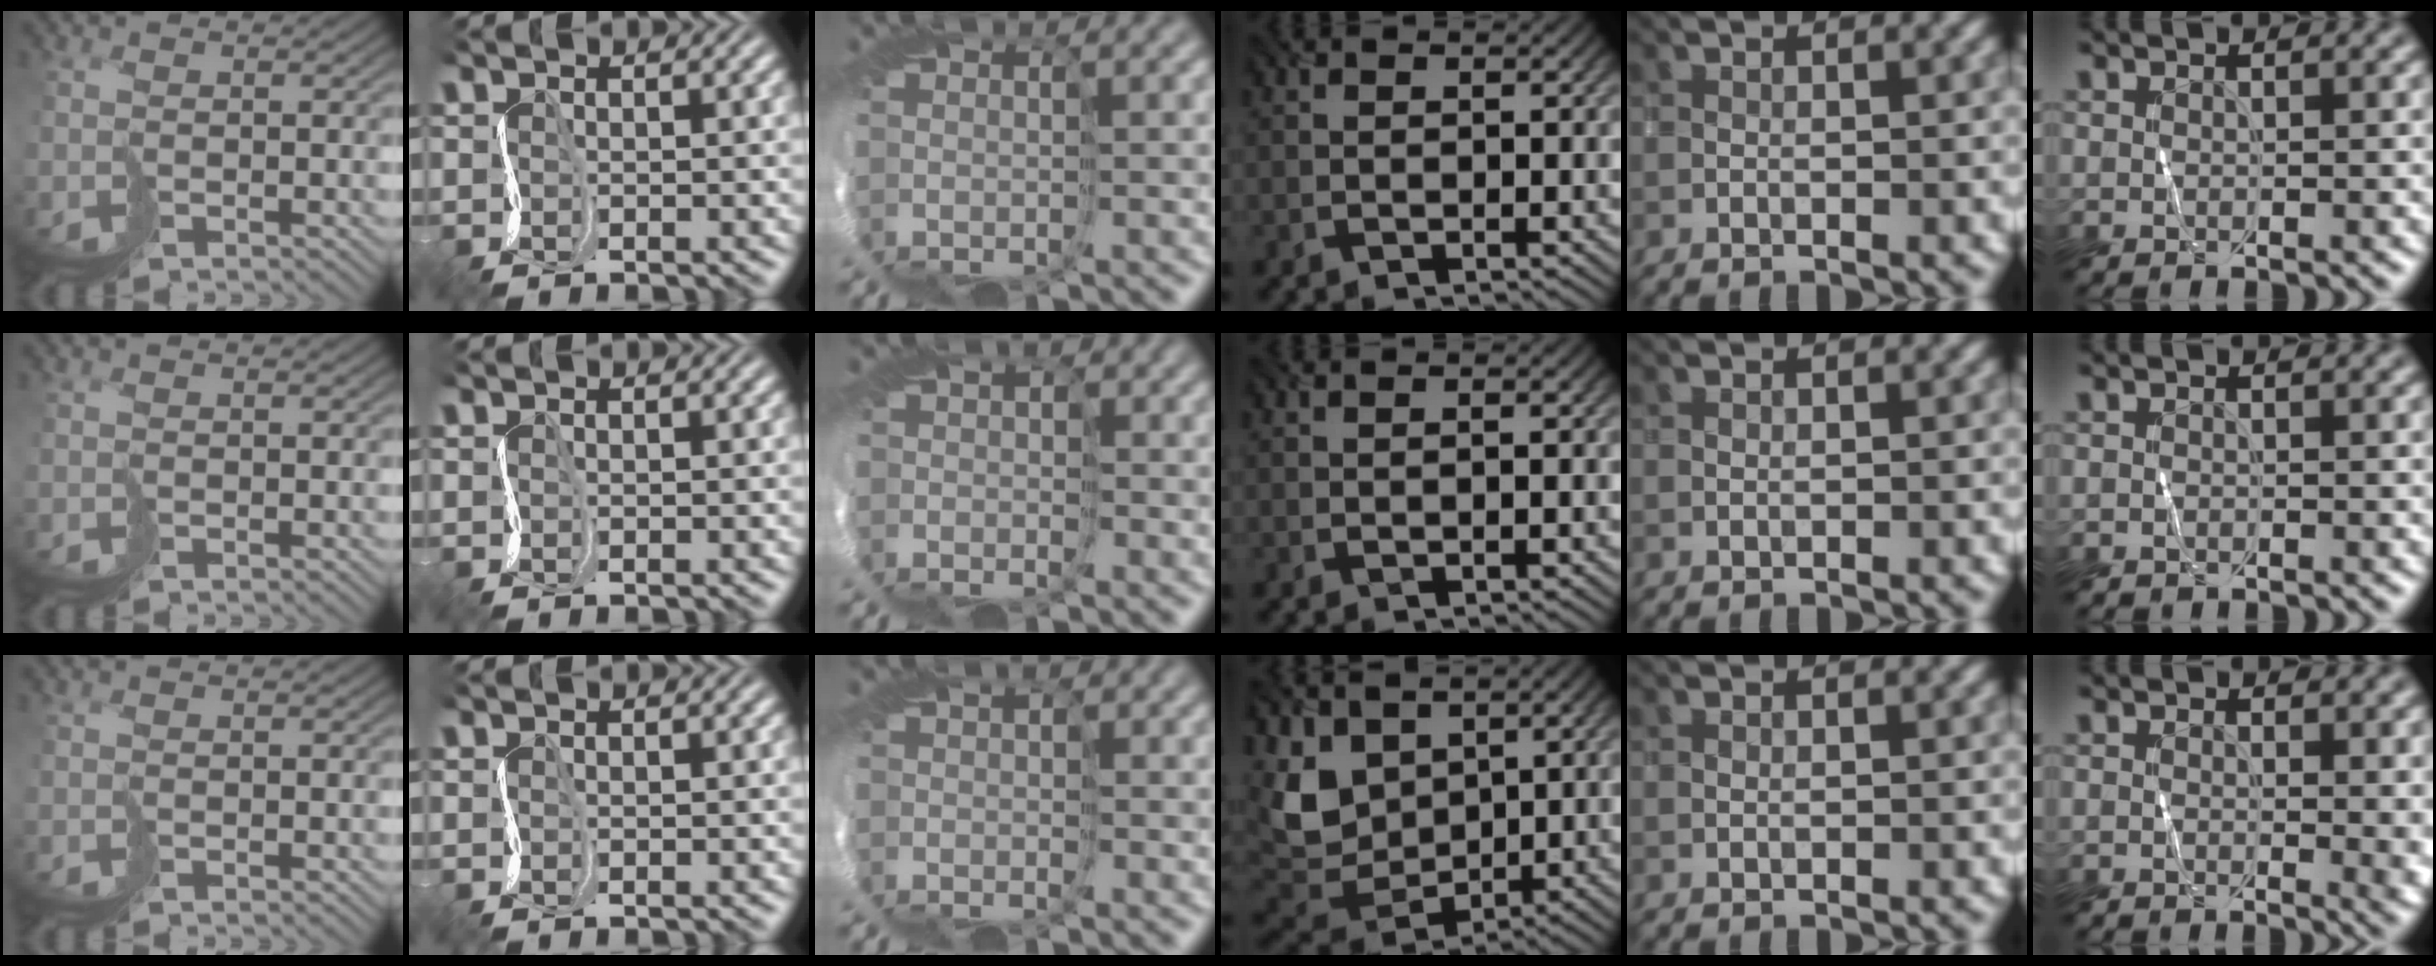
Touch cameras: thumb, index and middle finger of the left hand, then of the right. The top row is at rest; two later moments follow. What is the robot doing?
{"motion": "cut", "object": "tape"}